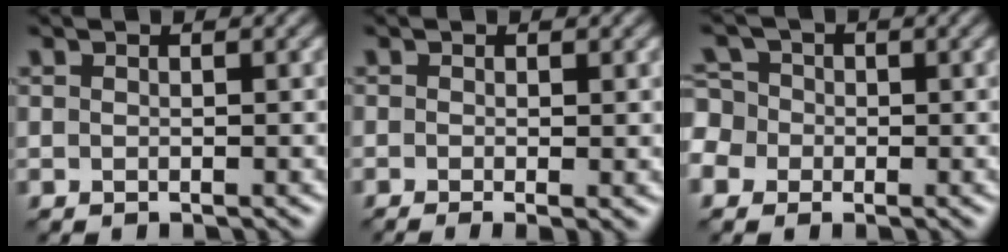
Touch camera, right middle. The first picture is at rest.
{"total": 1.9, "force": [-0.5, 0.4, 1.8], "torque": [-0.028, -0.009, -0.007]}
{"total": 5.3, "force": [-1.2, 4.8, 1.9], "torque": [-0.049, 0.025, -0.053]}